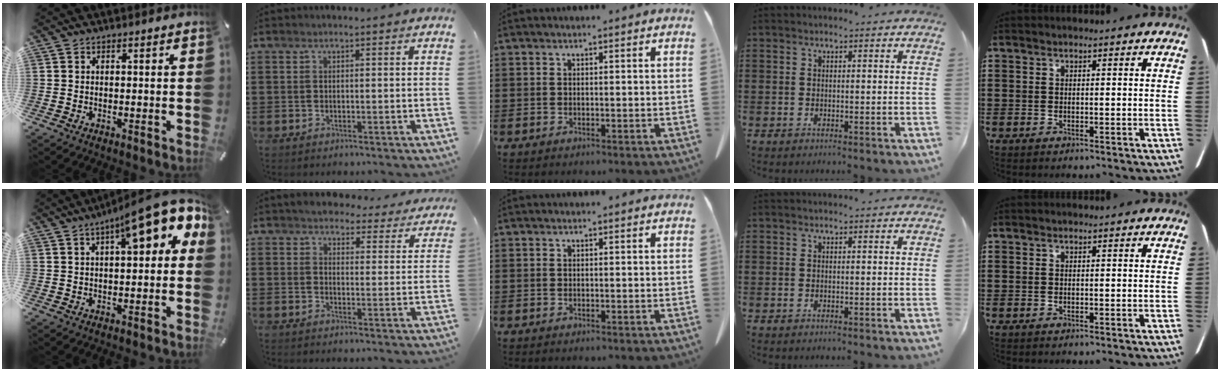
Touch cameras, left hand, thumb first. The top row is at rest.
{"thumb": {"total": 14.9, "force": [7.3, 4.6, 12.2], "torque": [-0.173, -0.041, 0.115]}, "index": {"total": 4.4, "force": [4.3, 0.7, 0.5], "torque": [-0.023, -0.025, 0.073]}}